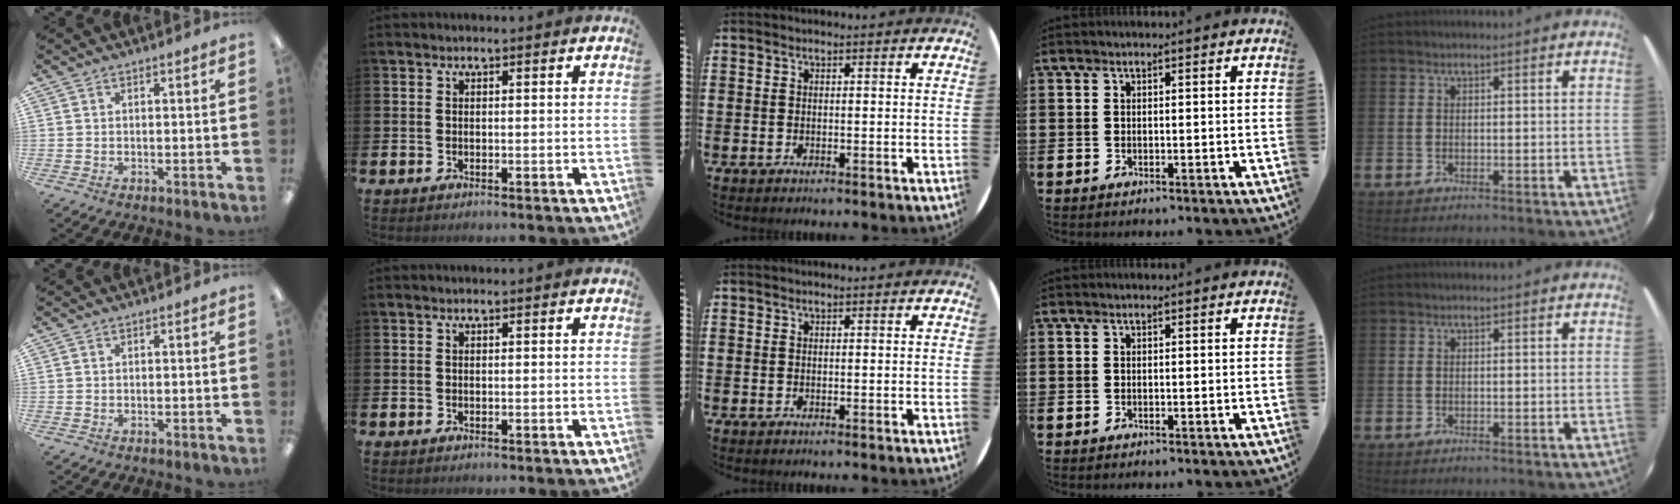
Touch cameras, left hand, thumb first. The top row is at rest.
{}